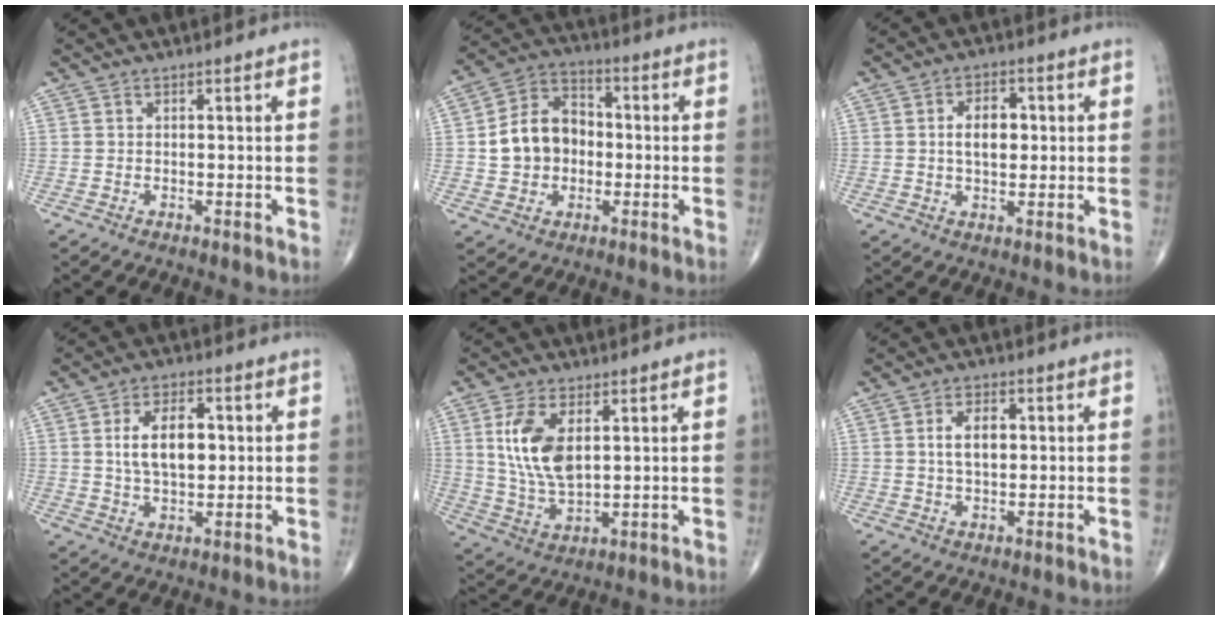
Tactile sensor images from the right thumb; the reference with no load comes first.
{"total": 11.9, "force": [-0.6, 9.5, 7.2], "torque": [-0.100, 0.029, -0.017]}
{"total": 6.5, "force": [0.8, 3.9, 5.2], "torque": [-0.069, 0.005, 0.009]}
{"total": 9.7, "force": [1.4, 5.6, 7.9], "torque": [-0.121, 0.001, 0.027]}
{"total": 11.6, "force": [3.1, 6.1, 9.4], "torque": [-0.179, -0.016, 0.068]}
{"total": 5.7, "force": [0.9, 3.2, 4.6], "torque": [-0.074, 0.002, 0.014]}